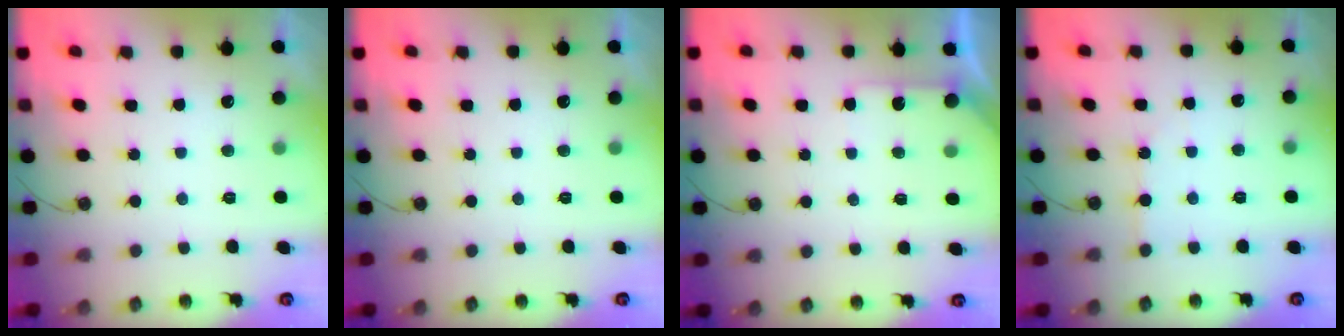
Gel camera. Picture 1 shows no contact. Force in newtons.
{"total": 0.0}
{"total": 6.1, "press": 6.1, "slide": 0.4}
{"total": 2.7, "press": 2.7, "slide": 0.4}